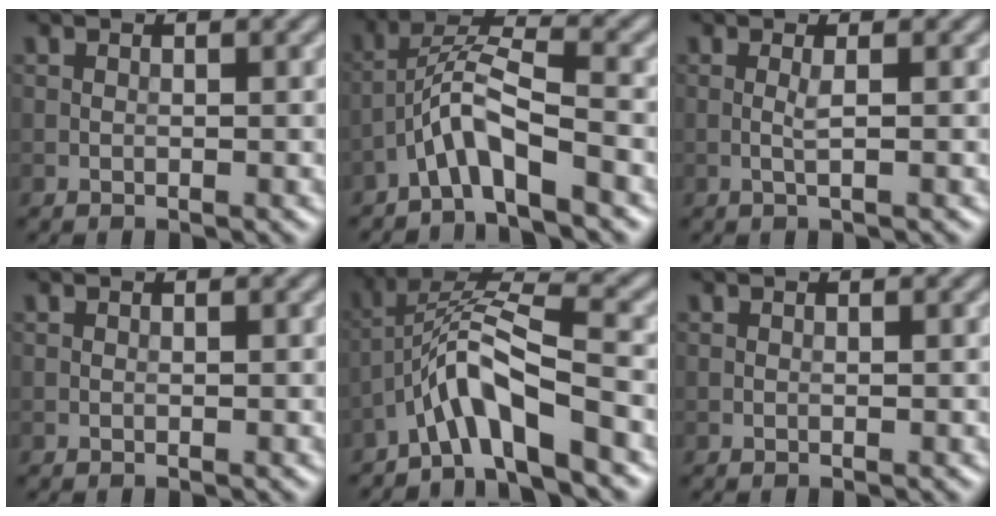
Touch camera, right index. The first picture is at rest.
{"total": 4.7, "force": [-3.0, 0.5, 3.6], "torque": [-0.070, 0.014, -0.062]}
{"total": 1.1, "force": [0.0, 0.1, 1.1], "torque": [-0.022, -0.001, -0.003]}
{"total": 0.0}
{"total": 6.2, "force": [-3.6, 1.0, 4.9], "torque": [-0.094, 0.017, -0.071]}
{"total": 0.0}